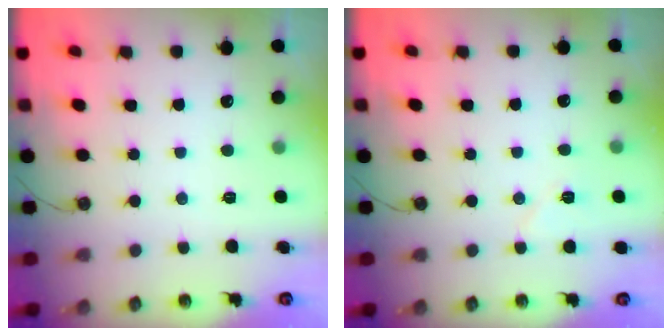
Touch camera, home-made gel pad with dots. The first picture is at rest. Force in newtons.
{"total": 5.4, "press": 5.0, "slide": 1.8}